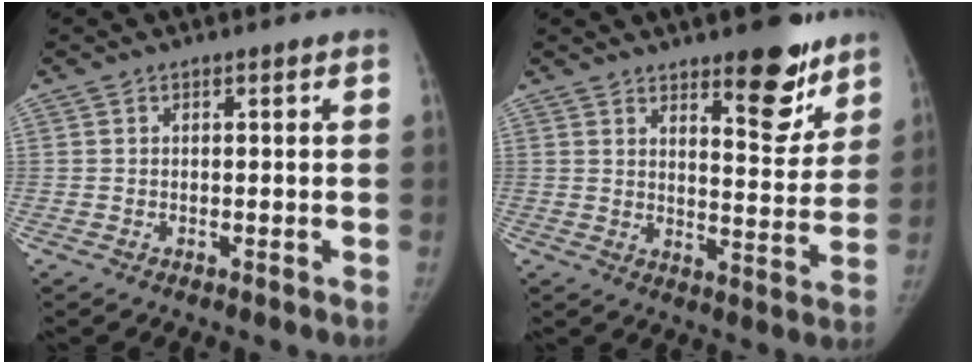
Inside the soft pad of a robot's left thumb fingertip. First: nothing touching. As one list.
[{"total": 12.1, "force": [8.2, 4.2, 7.7], "torque": [-0.063, -0.059, 0.120]}]